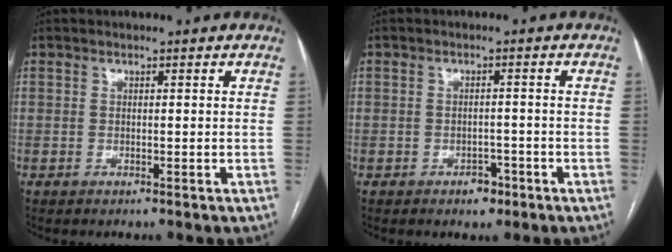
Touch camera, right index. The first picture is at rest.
{"total": 2.6, "force": [-1.5, 1.8, 1.1], "torque": [-0.006, 0.009, -0.014]}